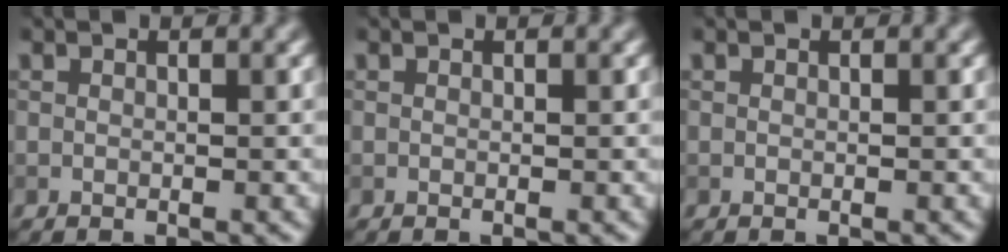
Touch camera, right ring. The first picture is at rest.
{"total": 0.0}
{"total": 0.0}